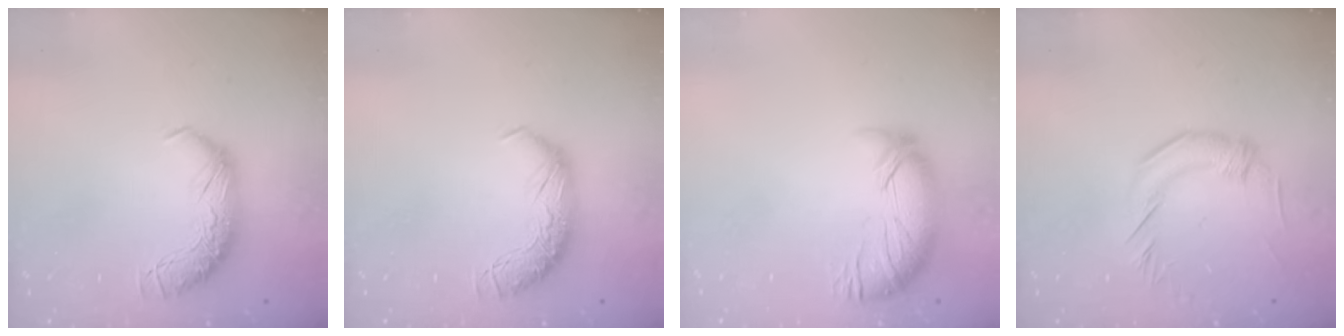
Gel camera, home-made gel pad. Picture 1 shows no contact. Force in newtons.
{"total": 0.0}
{"total": 3.9, "press": 3.4, "slide": 2.0}
{"total": 2.3, "press": 1.9, "slide": 1.4}